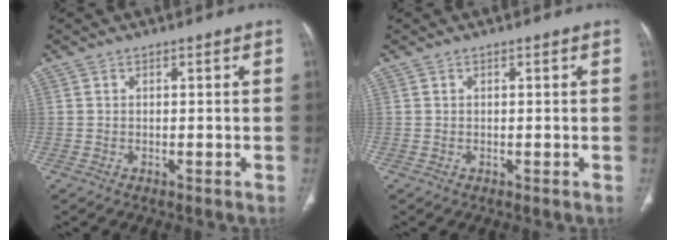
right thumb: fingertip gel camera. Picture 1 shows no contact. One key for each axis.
{"total": 0.0}